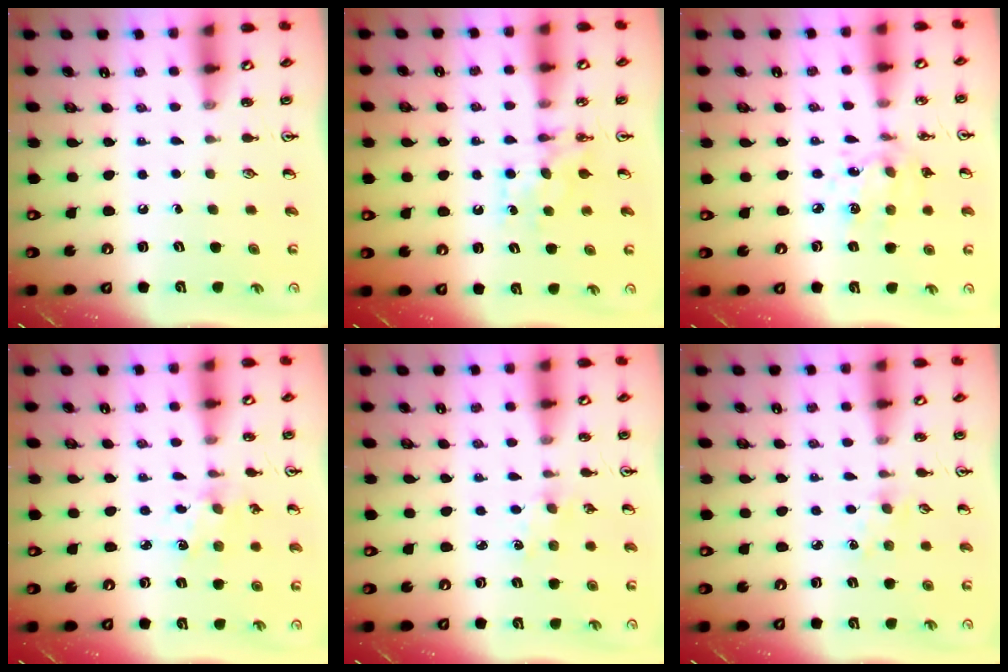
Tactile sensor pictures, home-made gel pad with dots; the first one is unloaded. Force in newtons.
{"total": 7.0, "press": 6.9, "slide": 0.5}
{"total": 6.8, "press": 6.8, "slide": 0.5}
{"total": 2.1, "press": 2.1, "slide": 0.4}
{"total": 1.6, "press": 1.6, "slide": 0.3}
{"total": 1.9, "press": 1.9, "slide": 0.3}